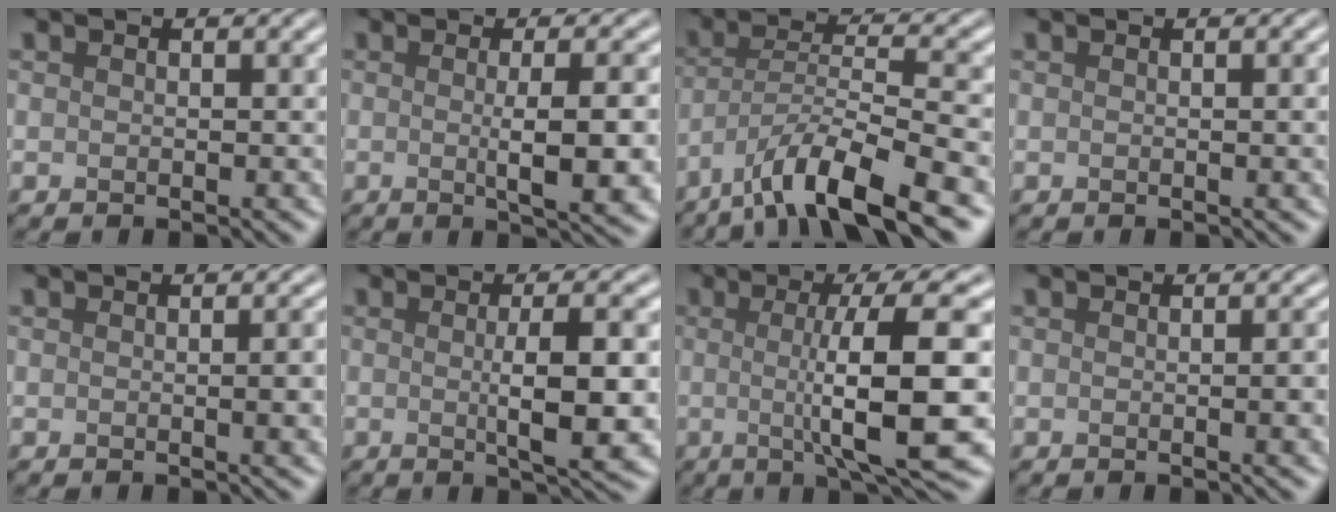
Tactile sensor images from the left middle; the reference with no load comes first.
{"total": 6.5, "force": [-0.6, 1.4, 6.3], "torque": [-0.088, -0.004, -0.005]}
{"total": 9.0, "force": [-6.0, 1.9, 6.5], "torque": [-0.110, 0.004, -0.110]}
{"total": 1.5, "force": [0.1, 0.4, 1.4], "torque": [-0.014, 0.004, -0.001]}
{"total": 2.7, "force": [-0.1, 0.7, 2.5], "torque": [-0.026, 0.003, -0.004]}
{"total": 6.6, "force": [-0.3, 1.4, 6.5], "torque": [-0.092, -0.002, -0.002]}
{"total": 10.5, "force": [-0.3, 2.2, 10.3], "torque": [-0.134, -0.004, -0.004]}
{"total": 2.2, "force": [-0.1, 0.6, 2.1], "torque": [-0.022, 0.002, -0.003]}